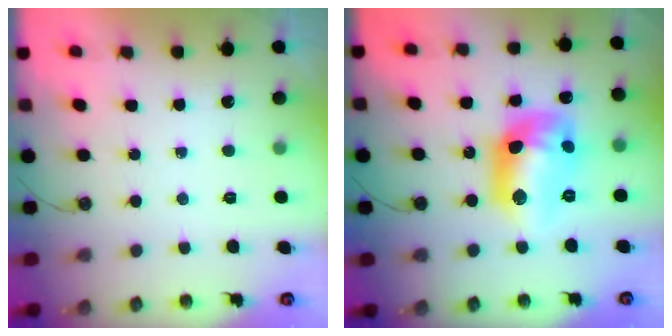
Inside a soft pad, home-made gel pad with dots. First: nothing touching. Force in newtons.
{"total": 14.6, "press": 14.6, "slide": 1.3}